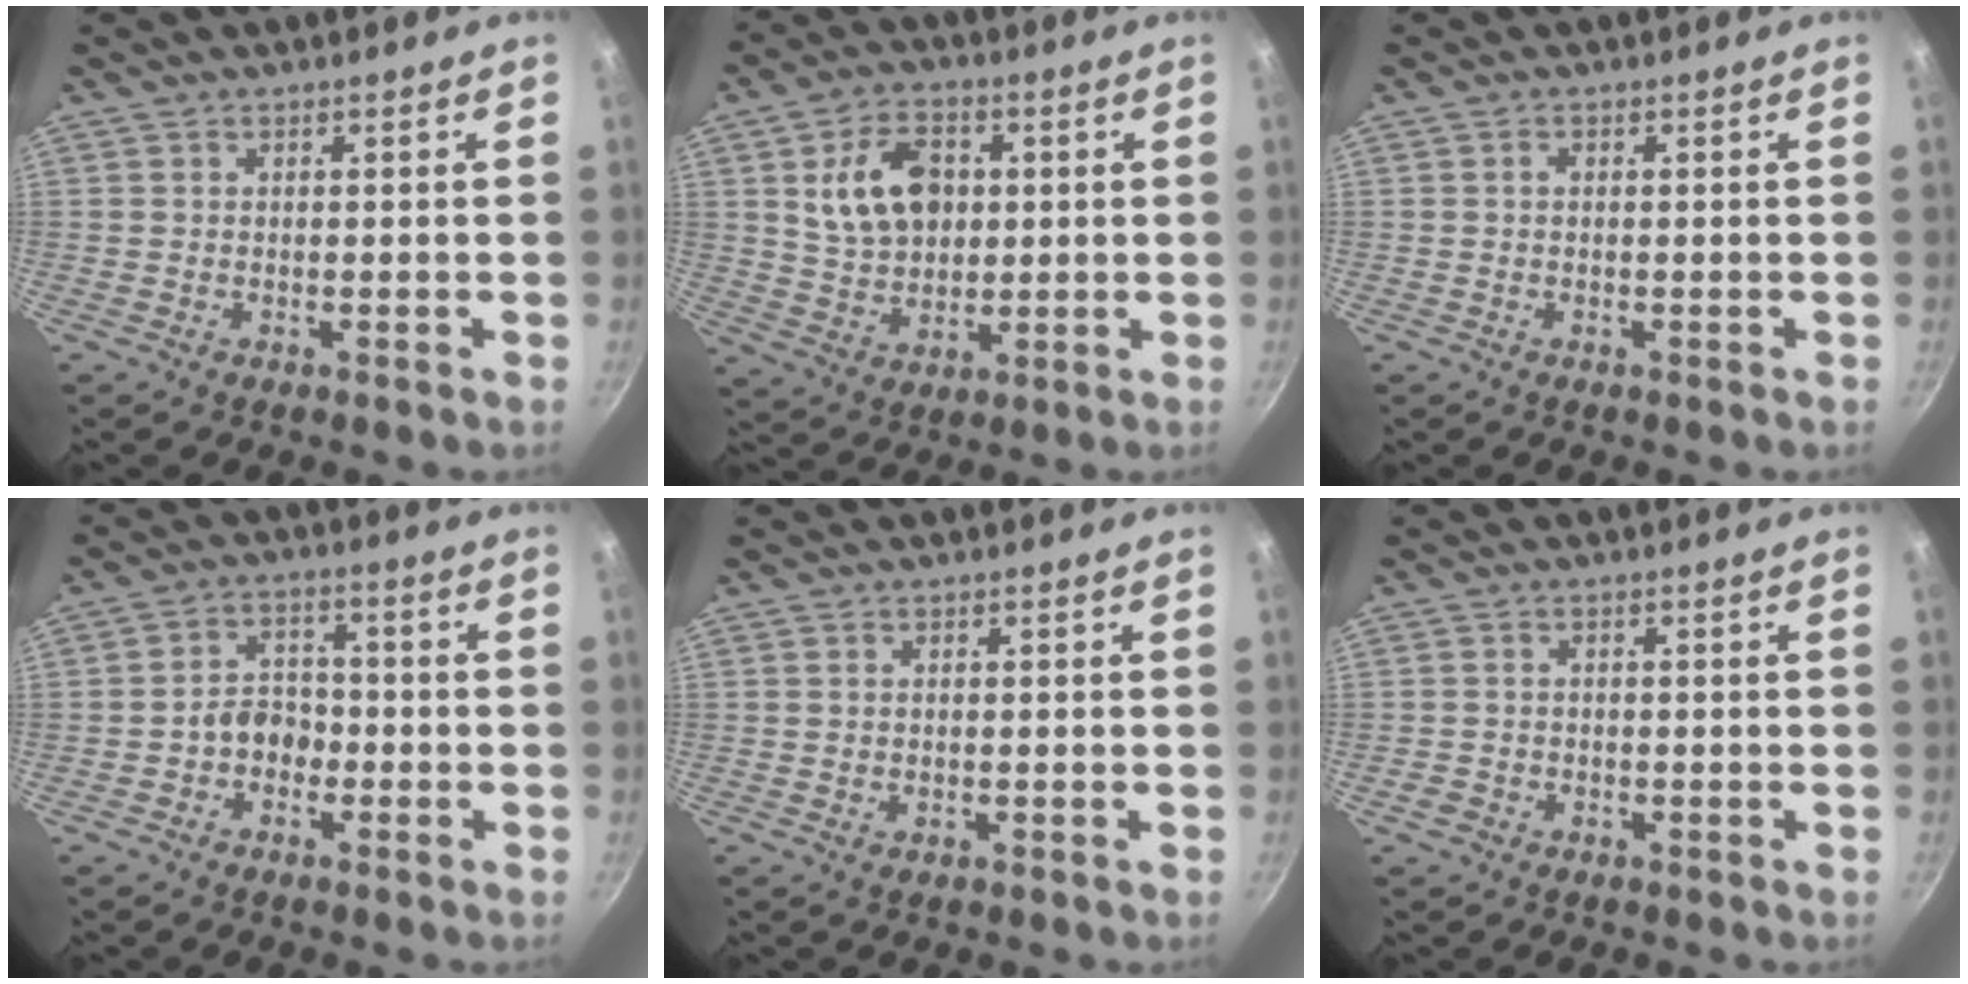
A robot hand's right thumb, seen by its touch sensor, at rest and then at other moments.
{"total": 12.5, "force": [2.6, 8.9, 8.4], "torque": [-0.119, -0.005, 0.048]}
{"total": 0.6, "force": [0.0, 0.5, 0.4], "torque": [-0.005, 0.005, -0.001]}
{"total": 5.2, "force": [-1.9, 4.0, 2.9], "torque": [-0.018, 0.029, -0.037]}
{"total": 0.5, "force": [0.0, 0.4, 0.4], "torque": [-0.006, 0.001, 0.000]}
{"total": 1.8, "force": [-0.9, 1.4, 0.6], "torque": [-0.012, 0.007, -0.015]}